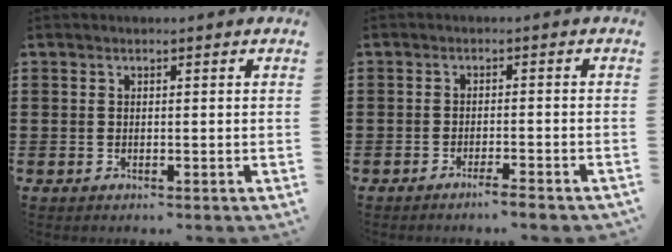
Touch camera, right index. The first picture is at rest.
{"total": 2.4, "force": [-2.1, -0.2, 1.2], "torque": [-0.019, 0.000, -0.039]}